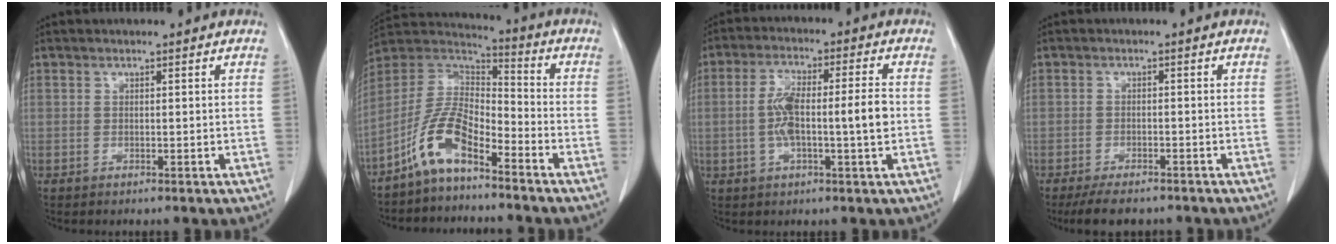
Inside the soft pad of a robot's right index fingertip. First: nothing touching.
{"total": 9.8, "force": [-6.3, 3.2, 6.7], "torque": [-0.154, 0.019, -0.127]}
{"total": 9.0, "force": [-0.6, 1.2, 8.9], "torque": [-0.165, 0.018, -0.011]}
{"total": 5.5, "force": [-4.5, 2.1, 2.3], "torque": [-0.036, -0.006, -0.069]}